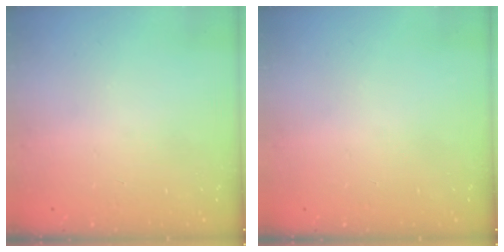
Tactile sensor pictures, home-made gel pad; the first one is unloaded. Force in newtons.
{"total": 0.0}